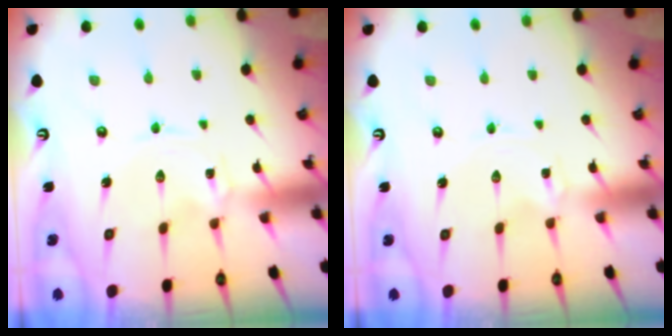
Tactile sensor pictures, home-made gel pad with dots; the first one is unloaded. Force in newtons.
{"total": 0.0}